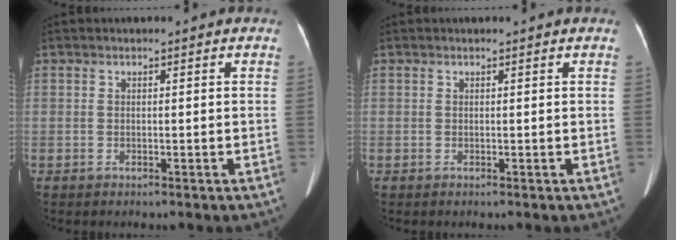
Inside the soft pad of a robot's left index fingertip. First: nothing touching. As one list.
[{"total": 0.6, "force": [0.6, 0.1, 0.2], "torque": [-0.005, 0.010, 0.007]}]